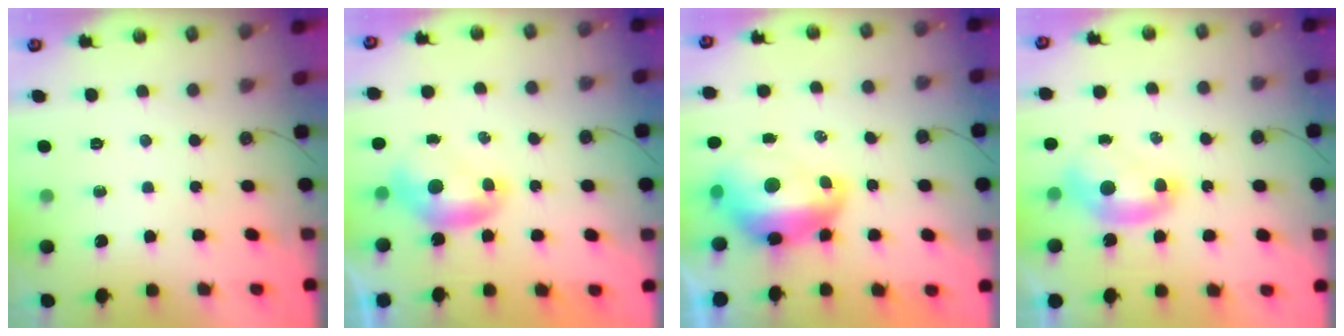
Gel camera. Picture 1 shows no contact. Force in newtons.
{"total": 0.0}
{"total": 7.2, "press": 7.1, "slide": 1.3}
{"total": 1.2, "press": 1.2, "slide": 0.3}